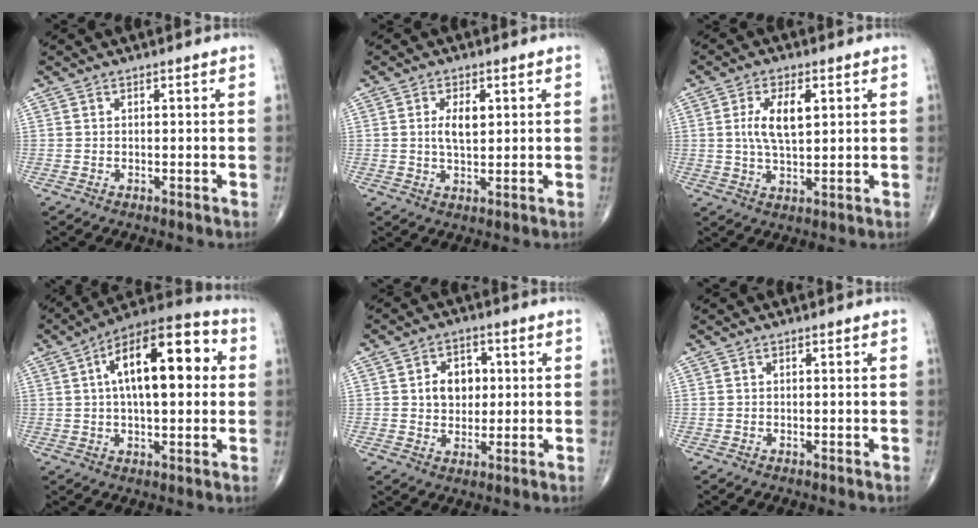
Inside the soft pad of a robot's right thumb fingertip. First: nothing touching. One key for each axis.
{"total": 4.5, "fx": 1.0, "fy": 2.2, "fz": 3.8, "tx": -0.064, "ty": -0.007, "tz": 0.018}
{"total": 7.6, "fx": 1.8, "fy": 3.3, "fz": 6.6, "tx": -0.124, "ty": -0.006, "tz": 0.033}
{"total": 19.0, "fx": 3.7, "fy": 8.3, "fz": 16.7, "tx": -0.233, "ty": 0.026, "tz": 0.046}
{"total": 7.0, "fx": 1.1, "fy": 5.4, "fz": 4.3, "tx": -0.035, "ty": 0.000, "tz": 0.017}
{"total": 0.0}